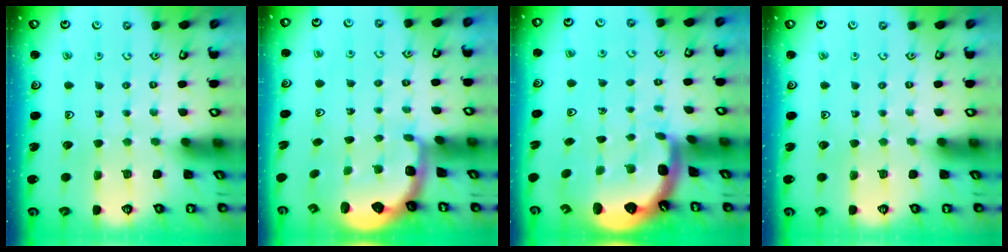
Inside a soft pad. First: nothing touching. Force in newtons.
{"total": 2.6, "press": 2.0, "slide": 1.7}
{"total": 3.4, "press": 2.6, "slide": 2.3}
{"total": 0.0}